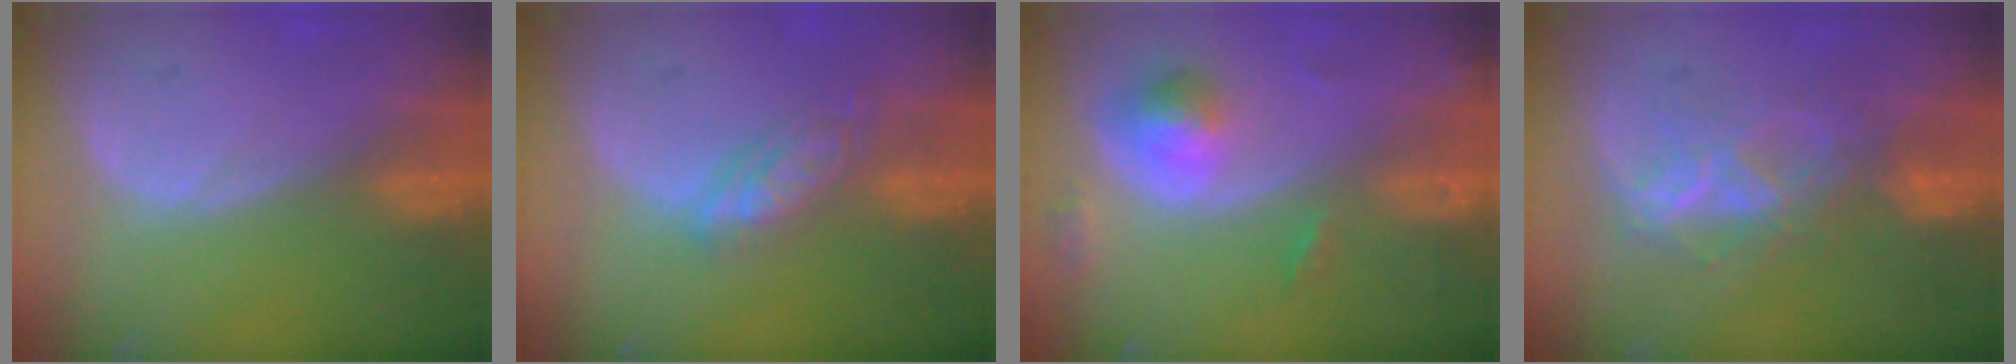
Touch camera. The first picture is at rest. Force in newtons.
{"total": 5.7, "press": 5.1, "slide": 2.6}
{"total": 5.4, "press": 4.9, "slide": 2.3}
{"total": 6.2, "press": 6.2, "slide": 0.8}